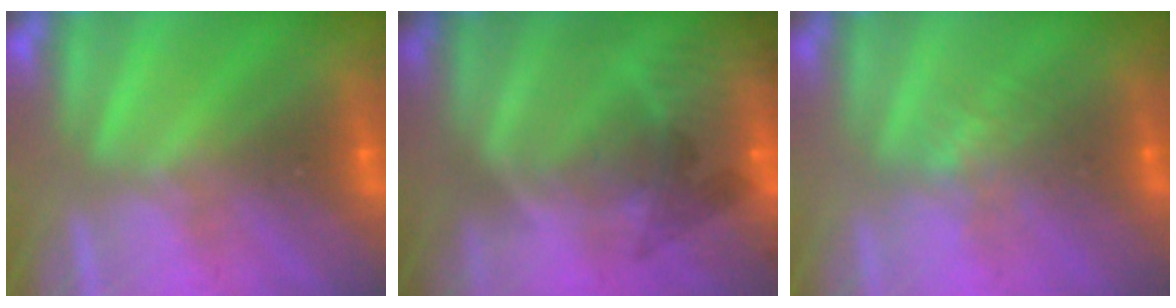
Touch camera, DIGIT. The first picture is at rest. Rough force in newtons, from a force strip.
{"total": 7.2}
{"total": 2.1}